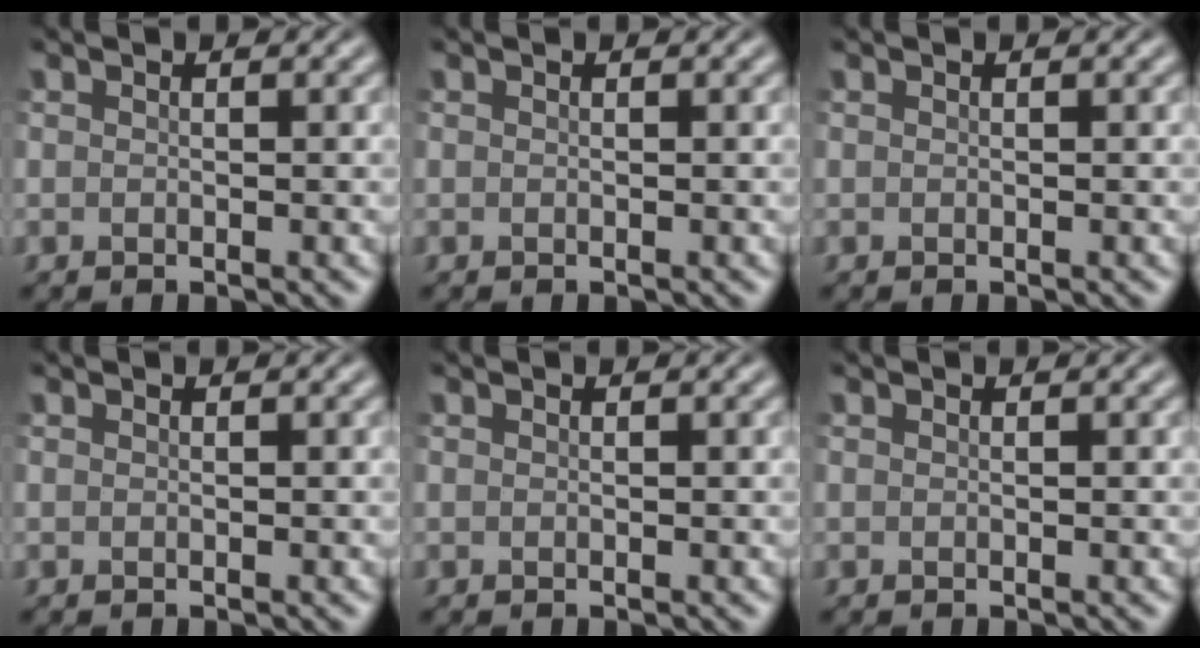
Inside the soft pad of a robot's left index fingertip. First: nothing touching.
{"total": 0.0}
{"total": 0.0}
{"total": 0.0}
{"total": 0.0}
{"total": 0.0}